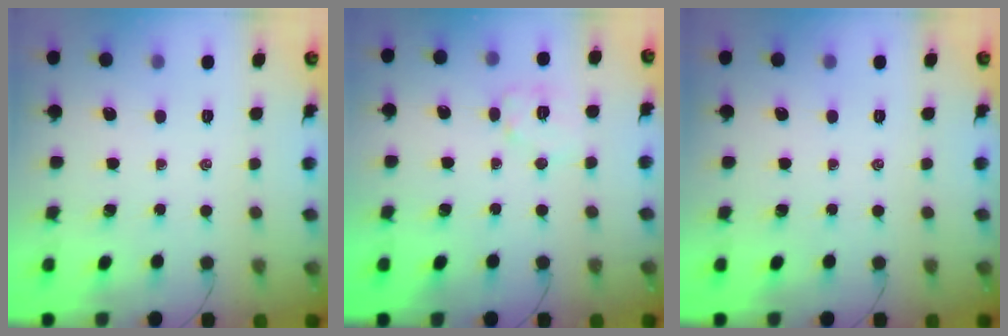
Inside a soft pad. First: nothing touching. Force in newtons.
{"total": 6.9, "press": 6.9, "slide": 0.2}
{"total": 0.0}